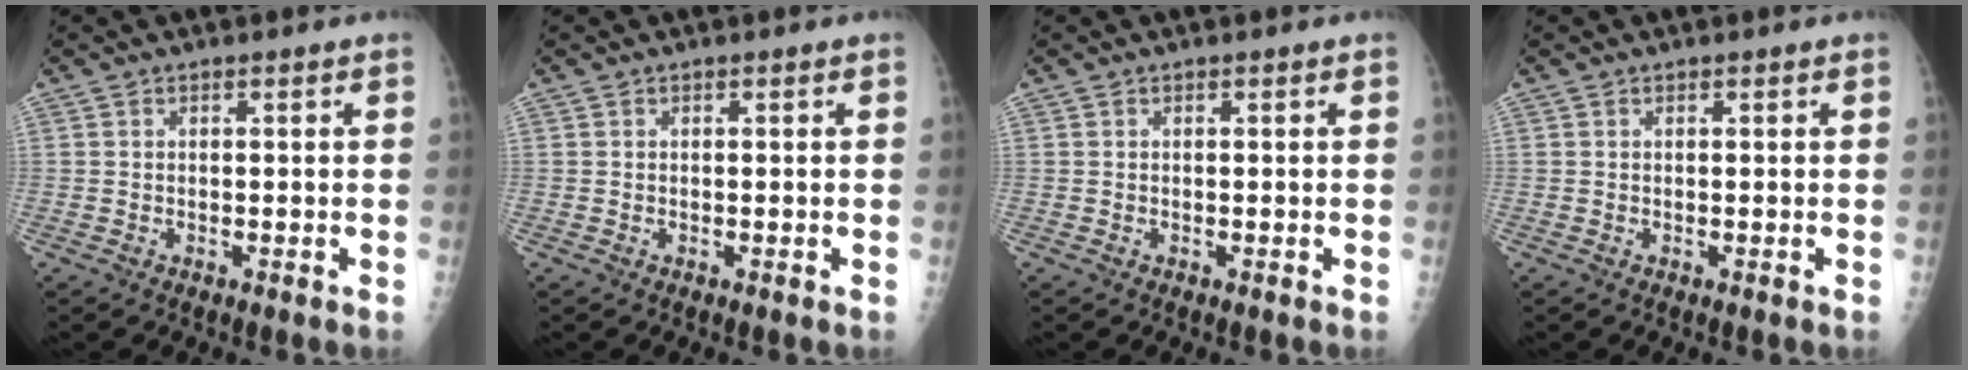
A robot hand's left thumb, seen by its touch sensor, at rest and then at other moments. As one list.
[{"total": 0.0}, {"total": 0.0}, {"total": 0.0}]